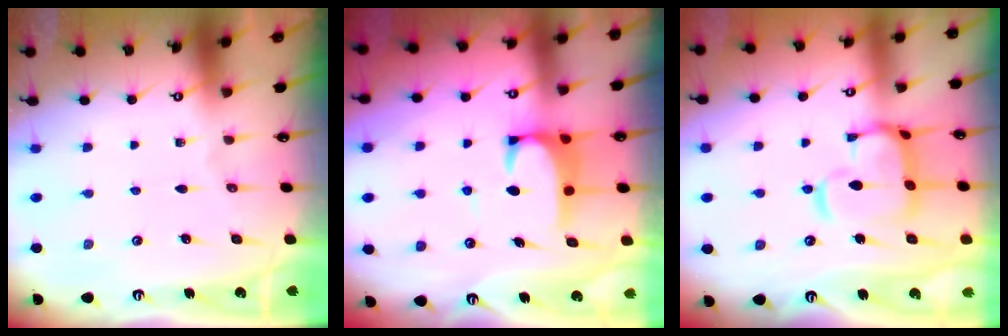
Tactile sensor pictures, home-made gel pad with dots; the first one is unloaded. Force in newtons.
{"total": 3.9, "press": 3.8, "slide": 0.7}
{"total": 10.0, "press": 9.9, "slide": 1.3}